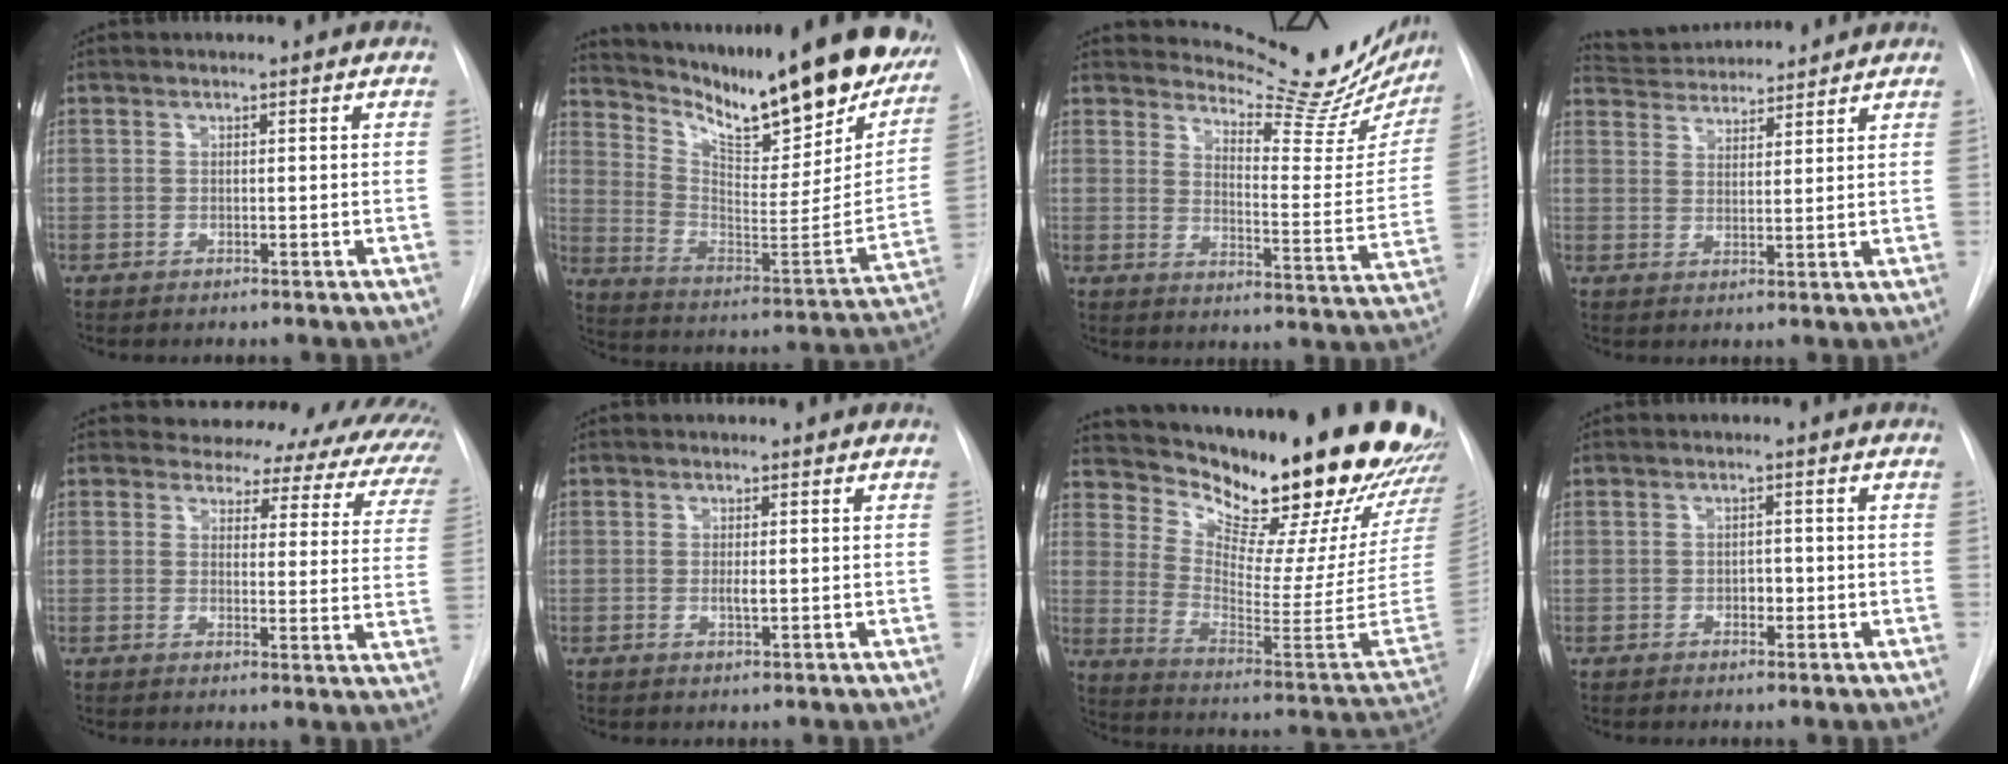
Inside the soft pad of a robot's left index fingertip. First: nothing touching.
{"total": 27.9, "force": [22.3, 7.2, 15.2], "torque": [-0.240, -0.055, 0.312]}
{"total": 16.9, "force": [15.9, 3.1, 4.6], "torque": [-0.050, -0.087, 0.182]}
{"total": 9.1, "force": [8.8, 1.4, 1.6], "torque": [-0.032, 0.023, 0.140]}
{"total": 18.1, "force": [16.1, 6.6, 4.7], "torque": [-0.035, -0.047, 0.153]}
{"total": 1.2, "force": [-0.1, 0.3, 1.2], "torque": [-0.023, -0.003, -0.001]}
{"total": 27.7, "force": [23.1, 5.0, 14.3], "torque": [-0.228, -0.099, 0.306]}
{"total": 1.5, "force": [-0.5, 1.0, 1.1], "torque": [-0.012, 0.004, -0.007]}